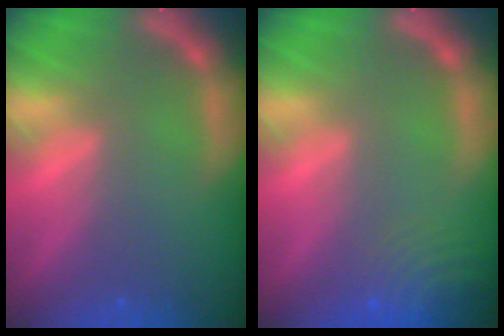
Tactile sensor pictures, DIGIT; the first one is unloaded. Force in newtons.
{"total": 8.0}